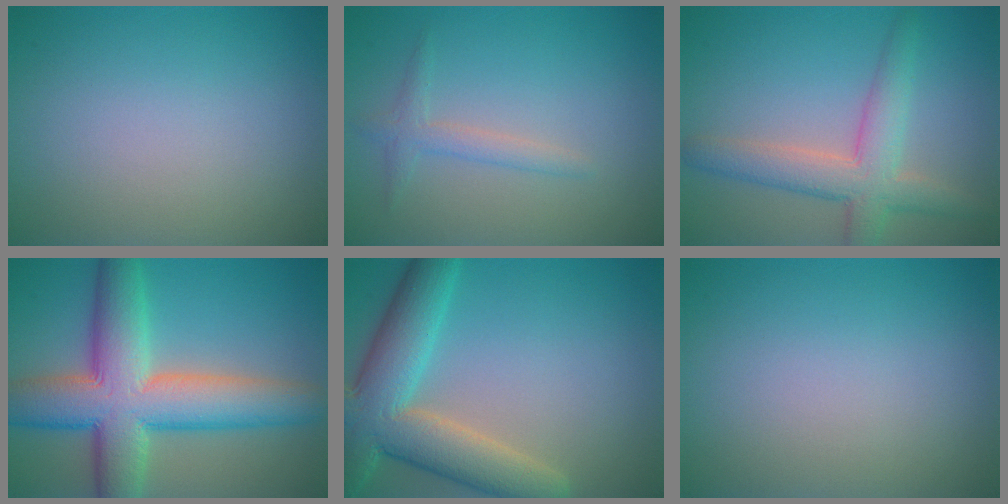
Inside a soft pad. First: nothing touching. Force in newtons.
{"total": 1.7, "press": 1.7, "slide": 0.1}
{"total": 4.9, "press": 4.9, "slide": 0.3}
{"total": 11.1, "press": 11.1, "slide": 0.4}
{"total": 8.9, "press": 8.8, "slide": 0.8}
{"total": 0.0}